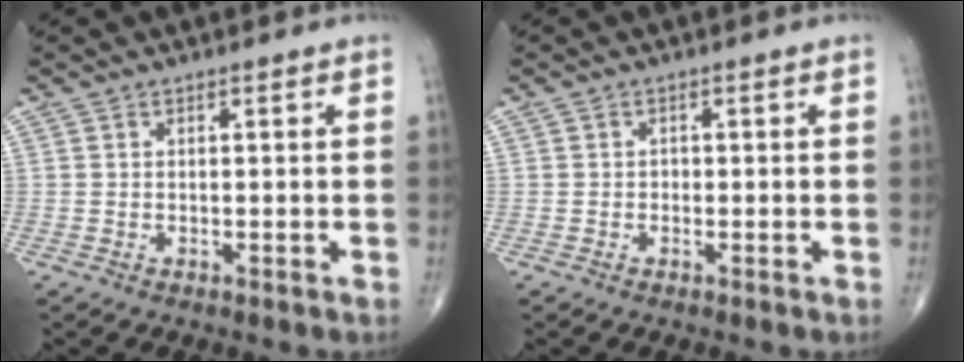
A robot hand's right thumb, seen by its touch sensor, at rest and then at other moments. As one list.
[{"total": 0.6, "force": [-0.2, 0.5, 0.2], "torque": [0.003, 0.003, -0.007]}]